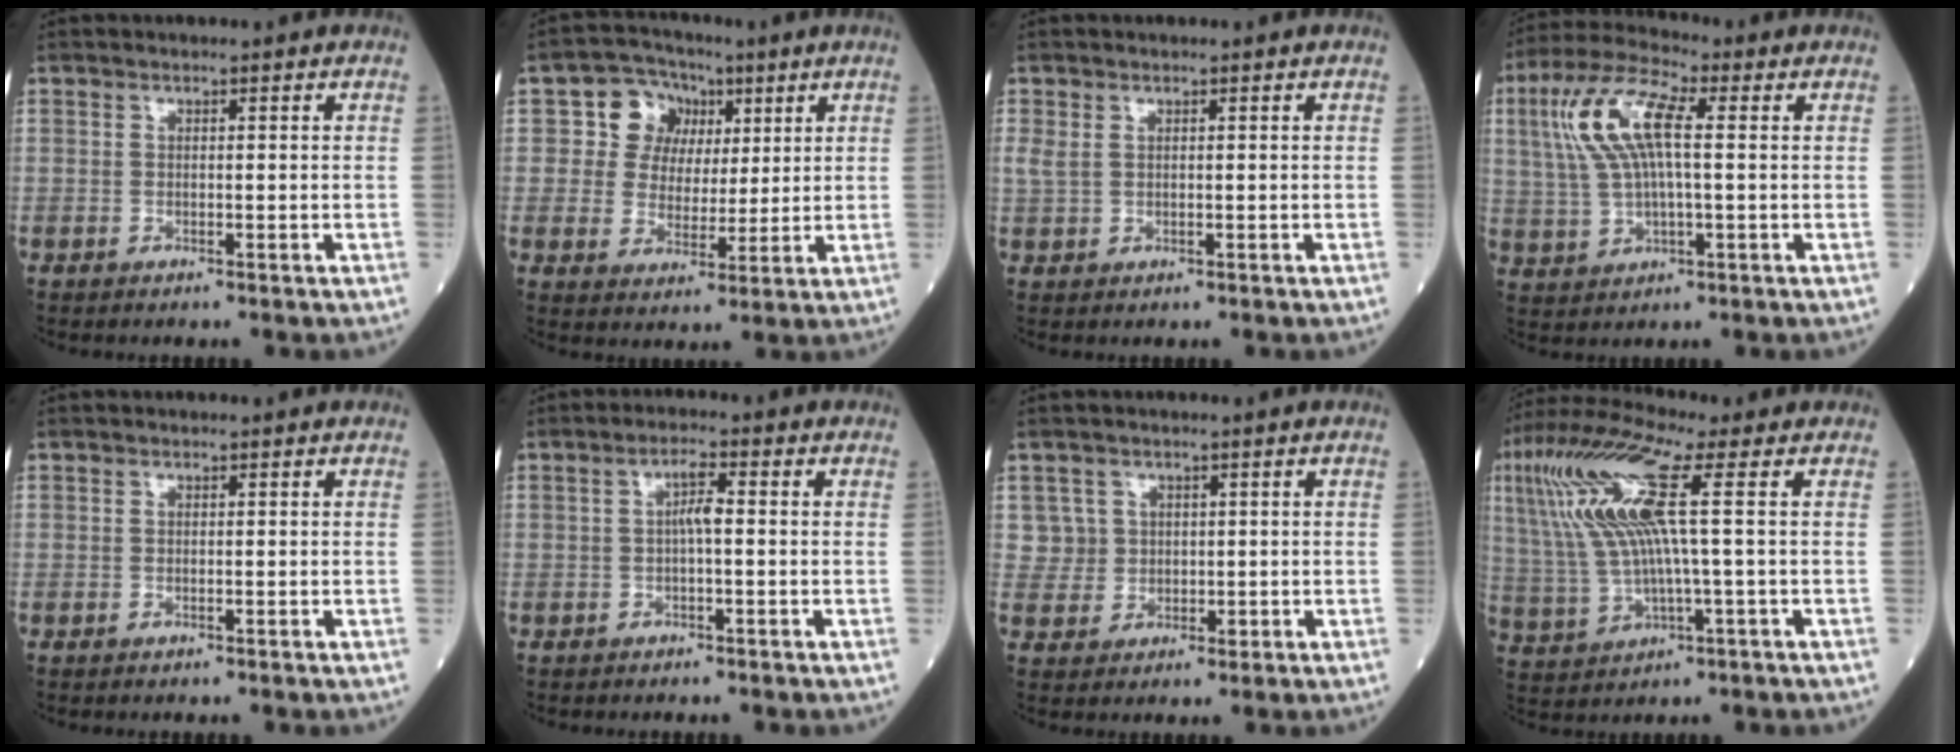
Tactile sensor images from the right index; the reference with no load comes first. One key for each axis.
{"total": 7.8, "fx": 2.9, "fy": 6.9, "fz": 2.3, "tx": -0.036, "ty": 0.026, "tz": 0.051}
{"total": 2.1, "fx": 1.0, "fy": 0.9, "fz": 1.6, "tx": -0.048, "ty": 0.005, "tz": 0.029}
{"total": 11.1, "fx": 2.4, "fy": 3.2, "fz": 10.4, "tx": -0.238, "ty": 0.023, "tz": 0.046}
{"total": 0.0}
{"total": 2.9, "fx": 0.1, "fy": 0.2, "fz": 2.9, "tx": -0.055, "ty": 0.005, "tz": 0.001}
{"total": 3.3, "fx": 1.2, "fy": 3.0, "fz": 0.0, "tx": 0.011, "ty": -0.002, "tz": 0.024}
{"total": 15.1, "fx": 4.1, "fy": 1.4, "fz": 14.5, "tx": -0.334, "ty": 0.022, "tz": 0.078}